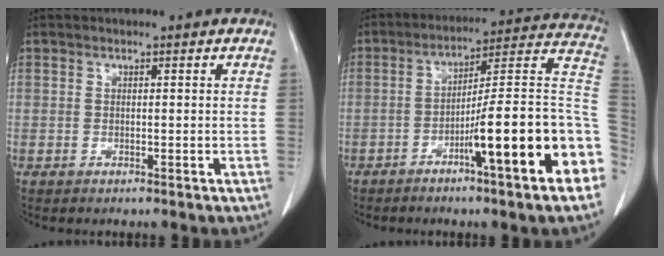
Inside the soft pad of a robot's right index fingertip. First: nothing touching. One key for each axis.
{"total": 19.4, "fx": -7.2, "fy": 0.8, "fz": 18.0, "tx": -0.184, "ty": 0.021, "tz": -0.106}